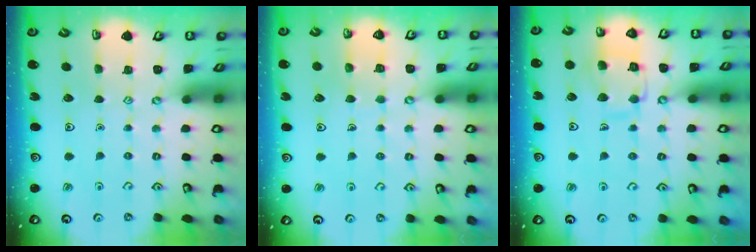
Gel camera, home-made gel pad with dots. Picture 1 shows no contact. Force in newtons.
{"total": 6.2, "press": 6.2, "slide": 0.6}
{"total": 10.9, "press": 10.9, "slide": 0.8}